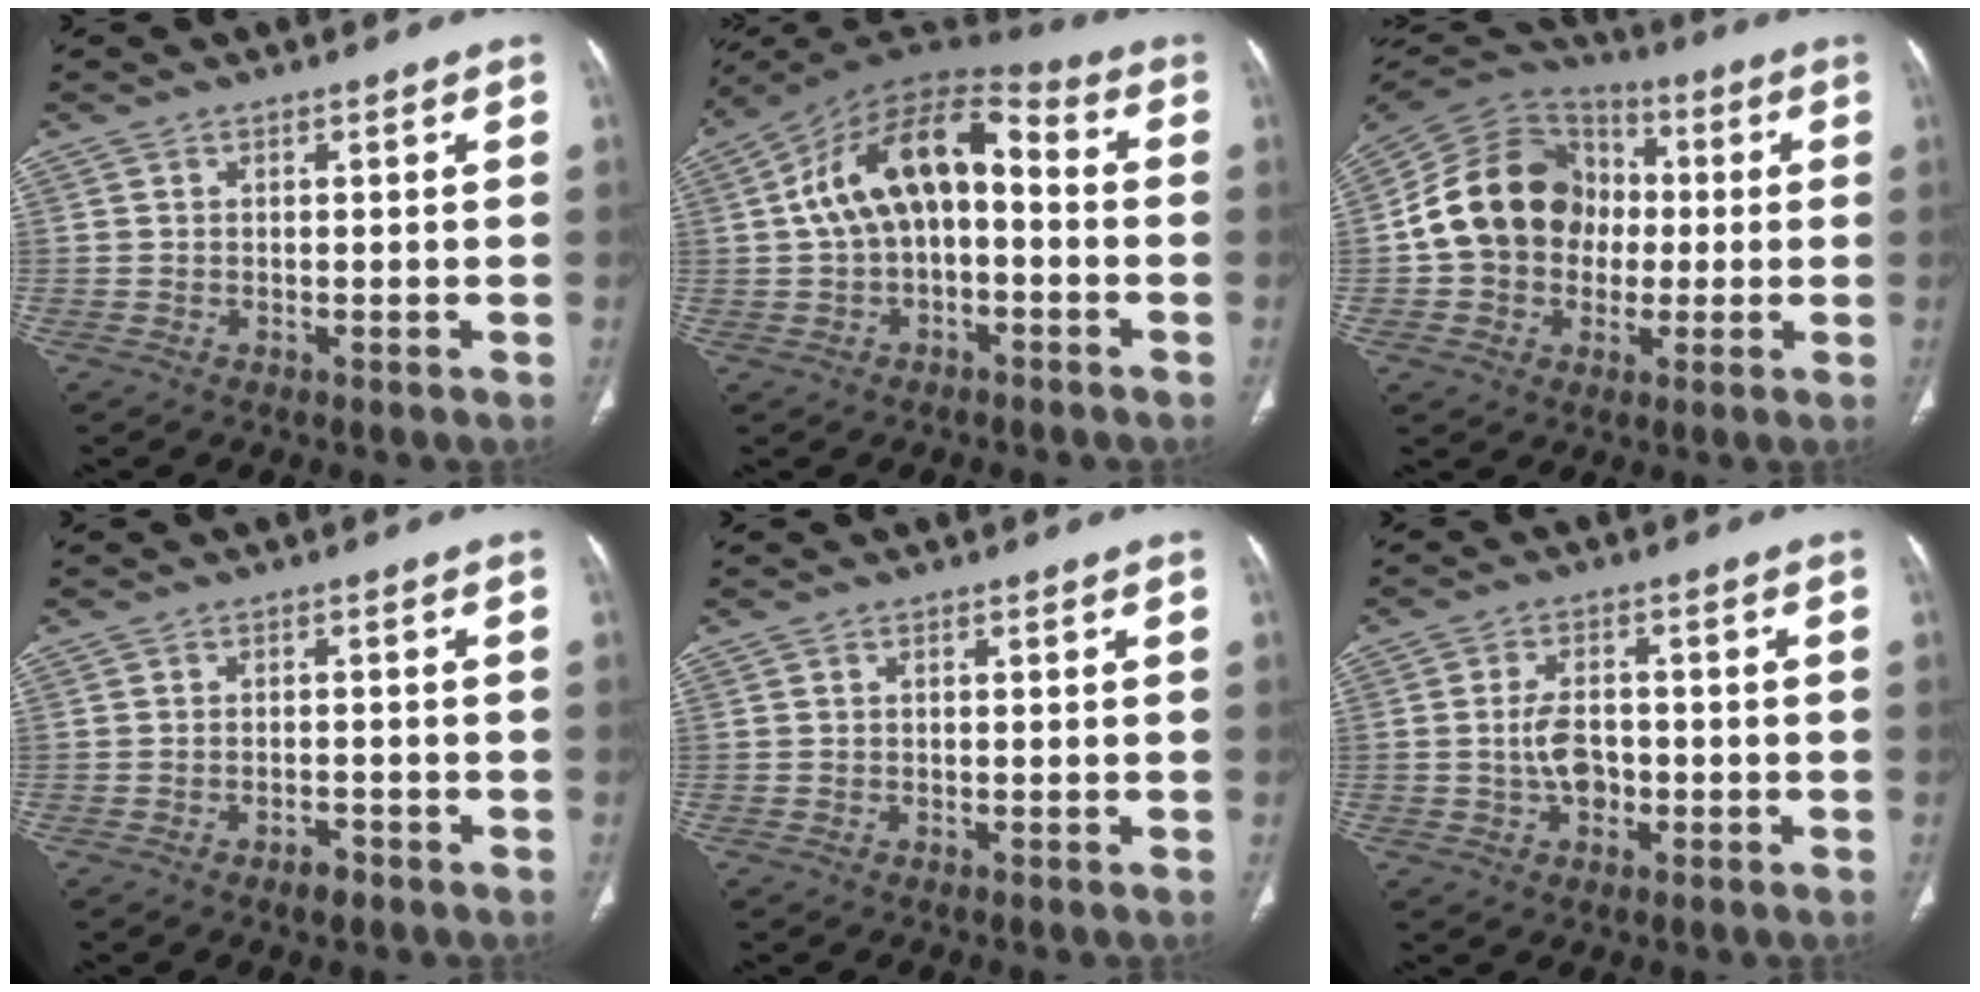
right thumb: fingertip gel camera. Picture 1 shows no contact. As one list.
[{"total": 15.4, "force": [0.4, 8.7, 12.8], "torque": [-0.207, 0.055, -0.005]}, {"total": 18.4, "force": [-0.3, 15.3, 10.3], "torque": [-0.157, 0.031, -0.010]}, {"total": 2.5, "force": [-1.7, 1.1, 1.4], "torque": [-0.022, 0.008, -0.026]}, {"total": 0.0}, {"total": 5.5, "force": [-1.0, 3.7, 4.0], "torque": [-0.063, 0.016, -0.017]}]